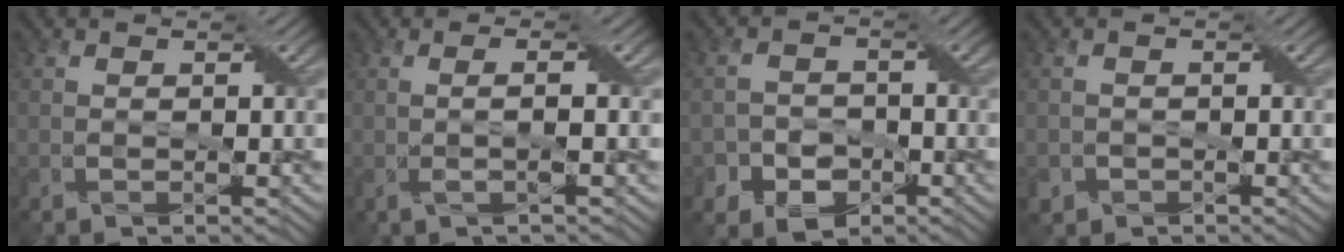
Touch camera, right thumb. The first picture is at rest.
{"total": 2.2, "force": [-0.2, 0.0, 2.2], "torque": [-0.045, 0.008, -0.008]}
{"total": 4.9, "force": [-2.7, 3.7, 1.8], "torque": [-0.020, 0.003, -0.049]}
{"total": 1.6, "force": [-0.9, 1.3, 0.2], "torque": [-0.003, -0.003, -0.019]}